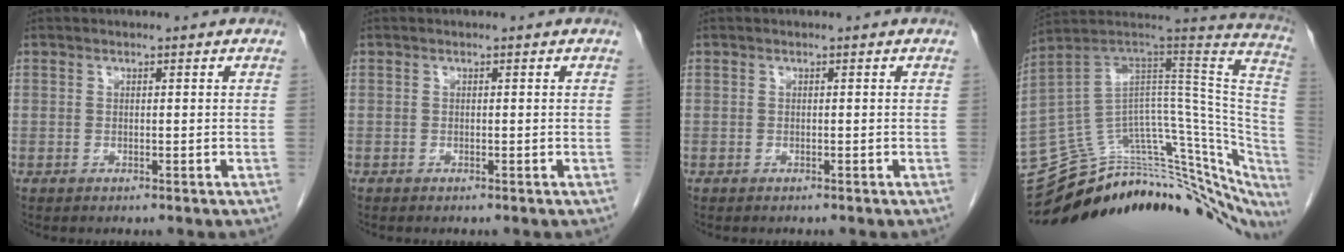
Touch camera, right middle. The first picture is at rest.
{"total": 0.0}
{"total": 0.0}
{"total": 32.6, "force": [-28.5, 7.9, 13.6], "torque": [-0.075, 0.039, -0.370]}